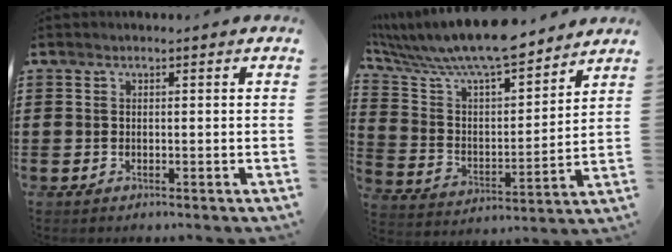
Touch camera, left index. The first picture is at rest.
{"total": 9.5, "force": [8.7, 0.9, 3.7], "torque": [-0.108, -0.062, 0.148]}